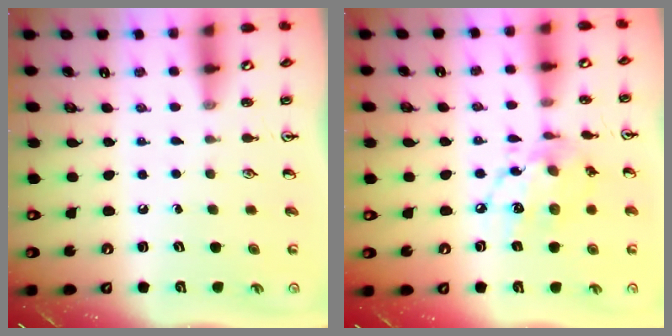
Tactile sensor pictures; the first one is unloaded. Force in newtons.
{"total": 13.5, "press": 13.4, "slide": 1.0}